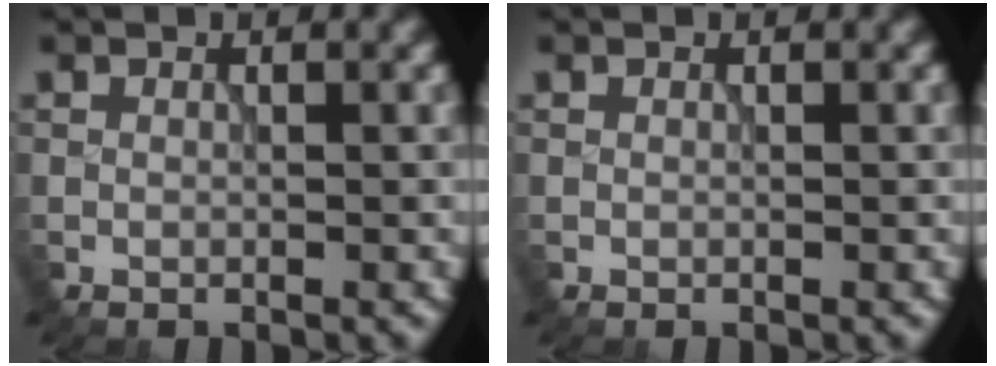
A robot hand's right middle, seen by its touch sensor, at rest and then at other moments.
{"total": 0.0}